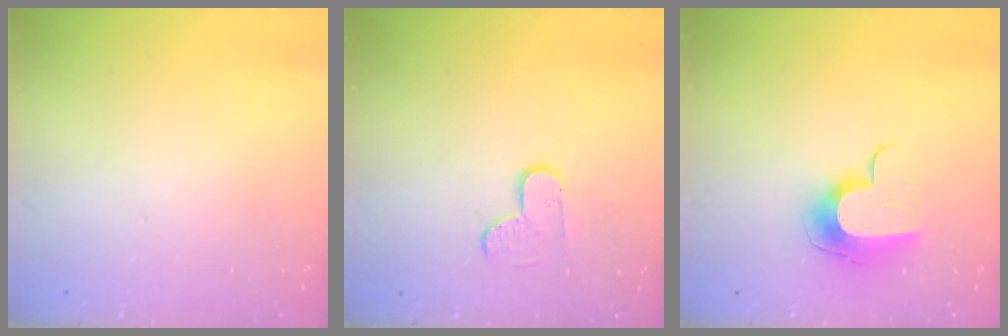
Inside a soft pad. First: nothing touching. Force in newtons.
{"total": 4.2, "press": 4.2, "slide": 0.4}
{"total": 10.2, "press": 10.2, "slide": 0.2}